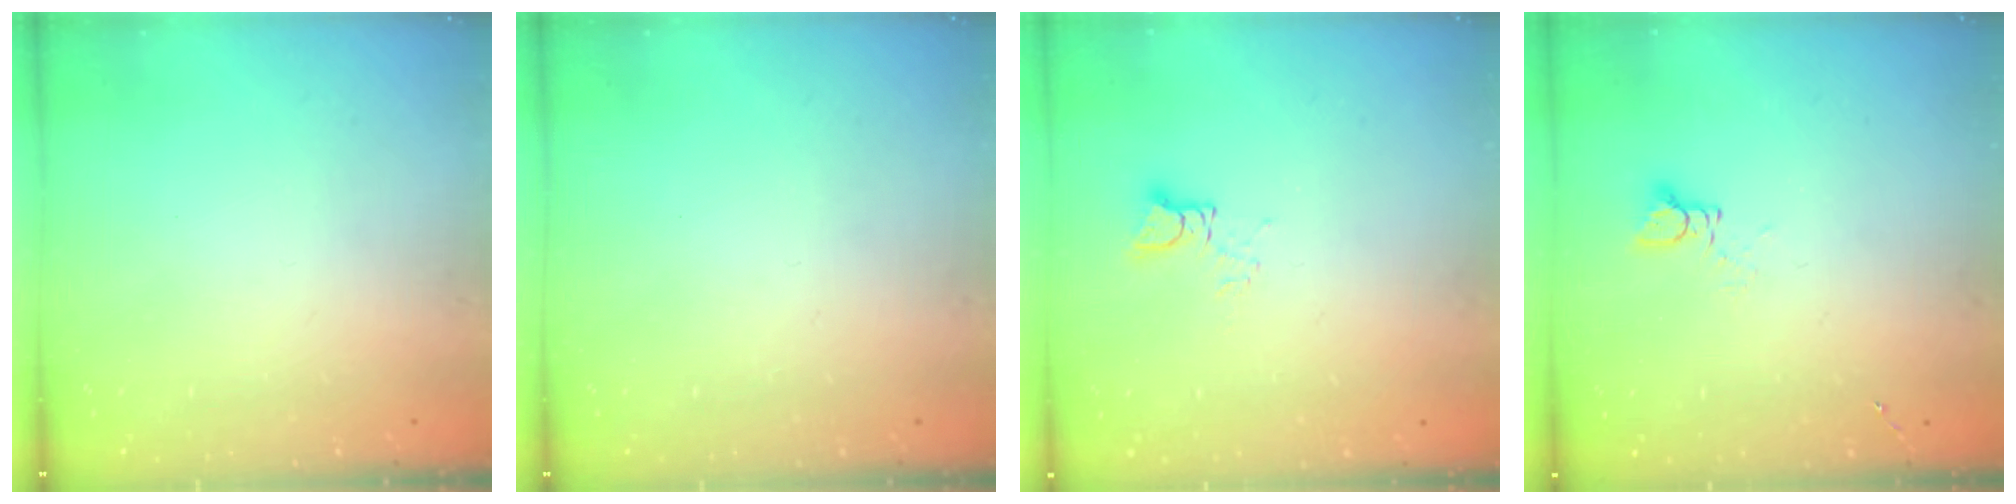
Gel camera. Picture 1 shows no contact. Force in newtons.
{"total": 0.0}
{"total": 2.9, "press": 2.9, "slide": 0.3}
{"total": 2.6, "press": 2.6, "slide": 0.3}